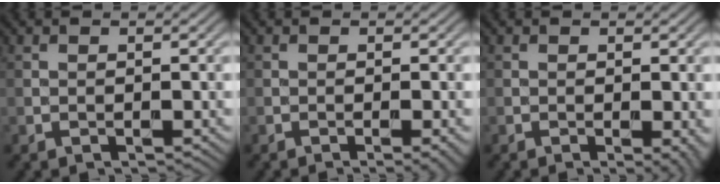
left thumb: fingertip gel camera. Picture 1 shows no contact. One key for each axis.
{"total": 2.0, "fx": -0.8, "fy": 0.2, "fz": 1.8, "tx": -0.025, "ty": 0.001, "tz": -0.015}
{"total": 1.9, "fx": -0.4, "fy": 0.3, "fz": 1.8, "tx": -0.024, "ty": -0.007, "tz": -0.008}